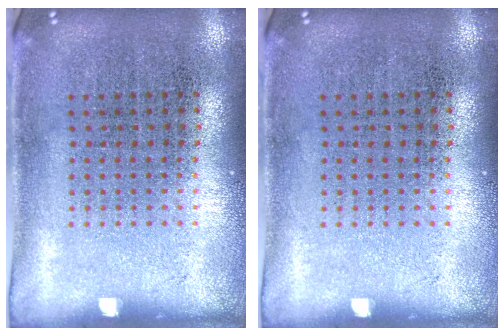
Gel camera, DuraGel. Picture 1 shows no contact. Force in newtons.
{"total": 0.0}